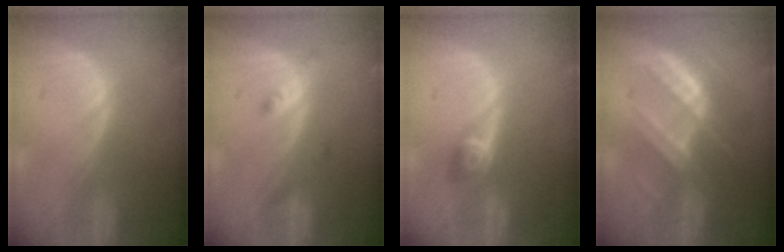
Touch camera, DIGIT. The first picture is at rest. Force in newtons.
{"total": 2.1, "press": 2.1, "slide": 0.2}
{"total": 2.8, "press": 2.5, "slide": 1.3}
{"total": 7.1, "press": 6.9, "slide": 1.8}